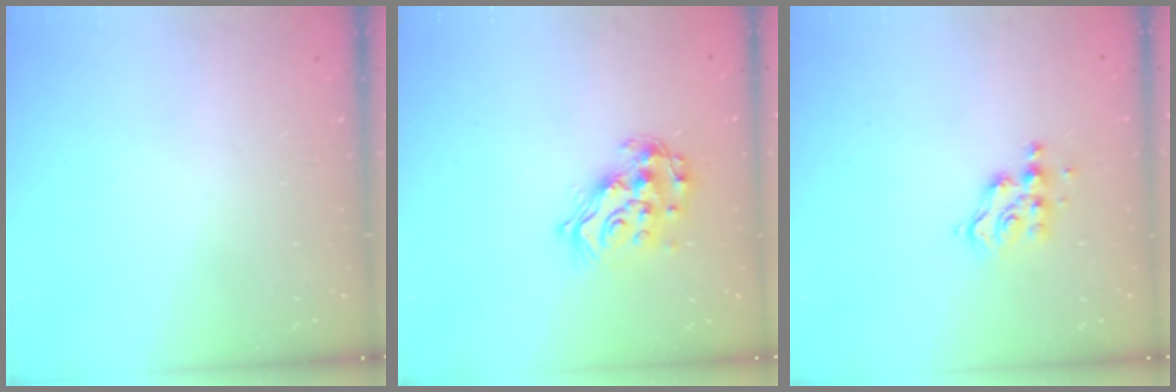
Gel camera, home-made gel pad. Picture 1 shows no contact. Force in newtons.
{"total": 15.6, "press": 15.5, "slide": 1.2}
{"total": 8.5, "press": 8.4, "slide": 0.6}